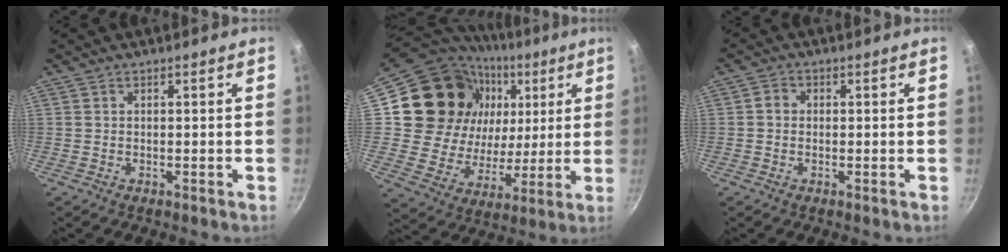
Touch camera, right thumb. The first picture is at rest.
{"total": 25.4, "force": [7.9, 20.6, 12.6], "torque": [-0.201, 0.001, 0.145]}
{"total": 2.0, "force": [-0.1, 1.7, 0.9], "torque": [-0.013, 0.007, -0.008]}